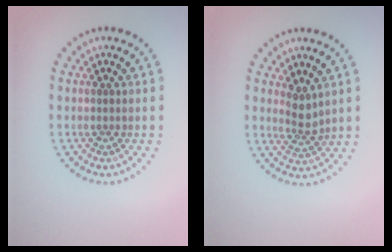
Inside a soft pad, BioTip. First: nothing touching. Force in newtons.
{"total": 2.1, "press": 1.6, "slide": 1.4}